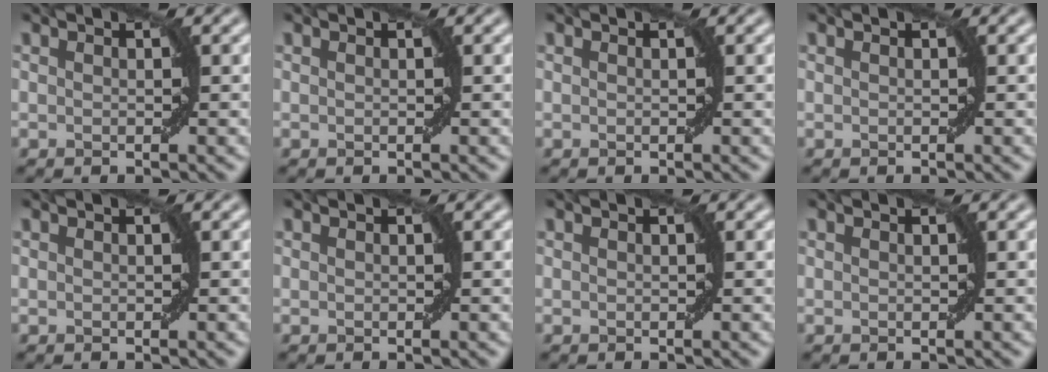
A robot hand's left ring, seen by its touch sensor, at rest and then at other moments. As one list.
[{"total": 0.0}, {"total": 0.0}, {"total": 0.0}, {"total": 0.0}, {"total": 0.0}, {"total": 0.0}, {"total": 0.0}]